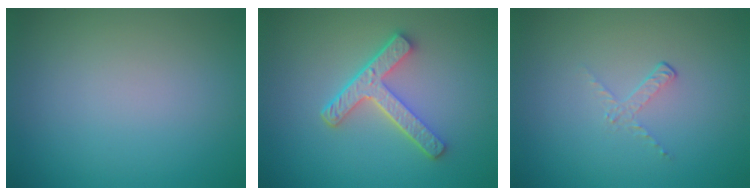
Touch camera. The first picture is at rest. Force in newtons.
{"total": 4.4, "press": 3.4, "slide": 2.7}
{"total": 1.1, "press": 0.4, "slide": 1.1}